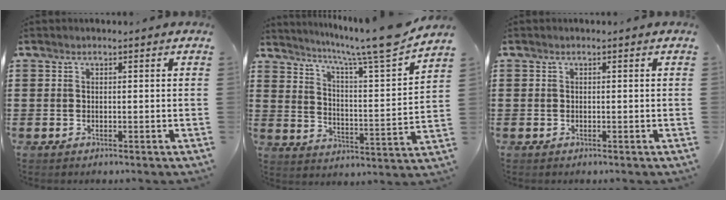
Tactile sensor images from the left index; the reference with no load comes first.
{"total": 8.3, "force": [7.2, -0.7, 4.0], "torque": [-0.082, -0.061, 0.109]}
{"total": 0.0}